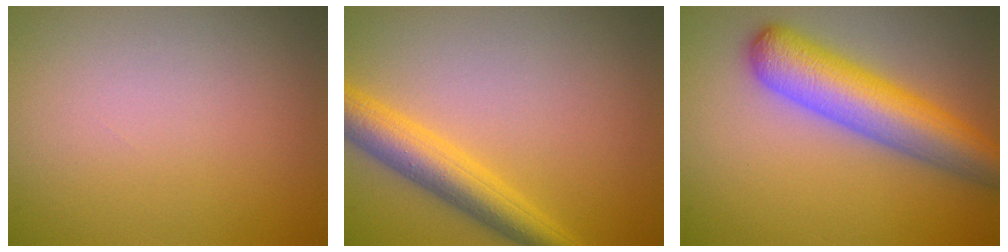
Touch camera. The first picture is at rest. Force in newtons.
{"total": 4.9, "press": 4.9, "slide": 0.2}
{"total": 7.1, "press": 7.1, "slide": 0.2}